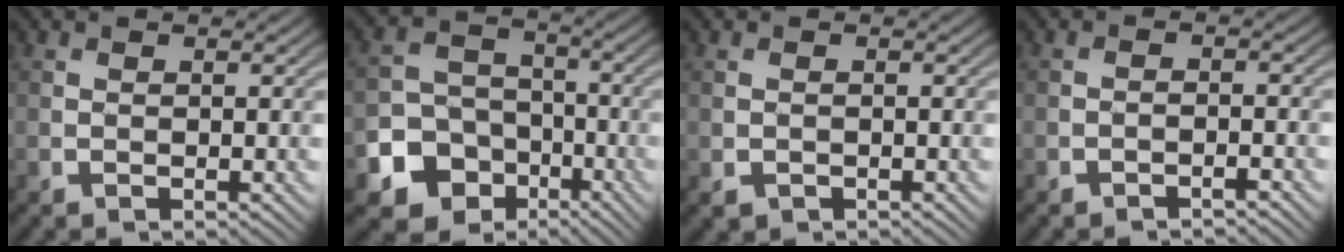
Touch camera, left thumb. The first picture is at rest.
{"total": 10.7, "force": [-5.3, 8.6, 3.4], "torque": [-0.093, -0.030, -0.117]}
{"total": 0.9, "force": [-0.5, 0.7, 0.3], "torque": [-0.006, -0.006, -0.008]}
{"total": 1.5, "force": [-1.4, 0.2, 0.6], "torque": [-0.007, 0.004, -0.025]}